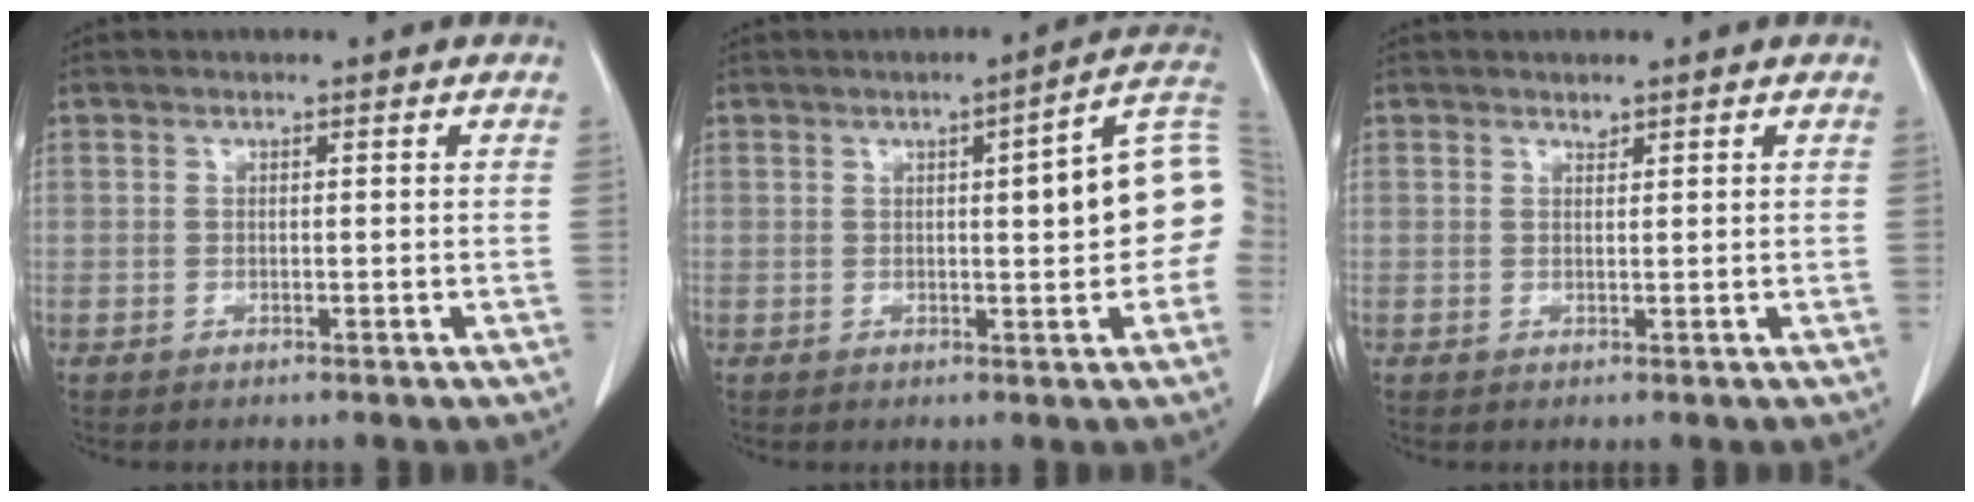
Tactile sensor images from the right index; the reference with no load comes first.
{"total": 10.7, "force": [0.5, 1.4, 10.6], "torque": [-0.130, 0.027, 0.002]}
{"total": 0.6, "force": [0.6, 0.2, 0.1], "torque": [-0.006, -0.004, 0.009]}